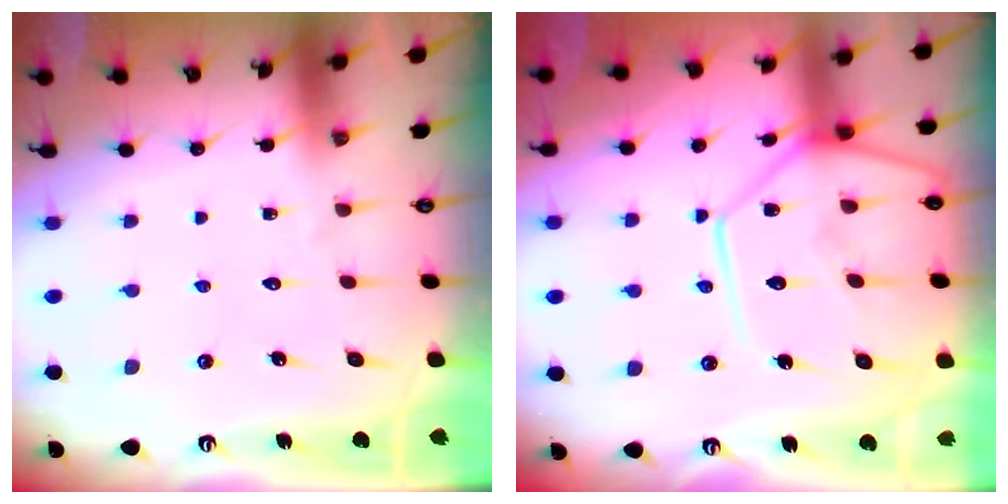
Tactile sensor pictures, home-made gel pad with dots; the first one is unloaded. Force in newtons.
{"total": 15.1, "press": 15.0, "slide": 1.6}